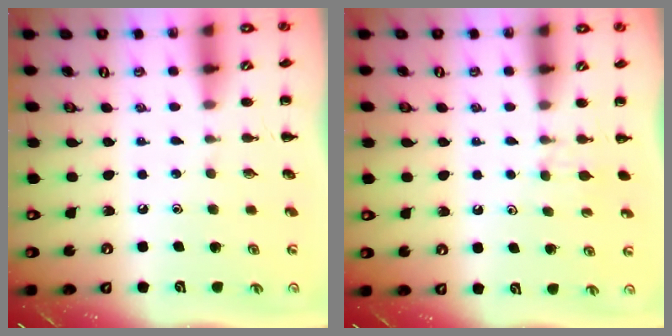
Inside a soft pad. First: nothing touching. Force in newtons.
{"total": 3.6, "press": 3.4, "slide": 1.2}